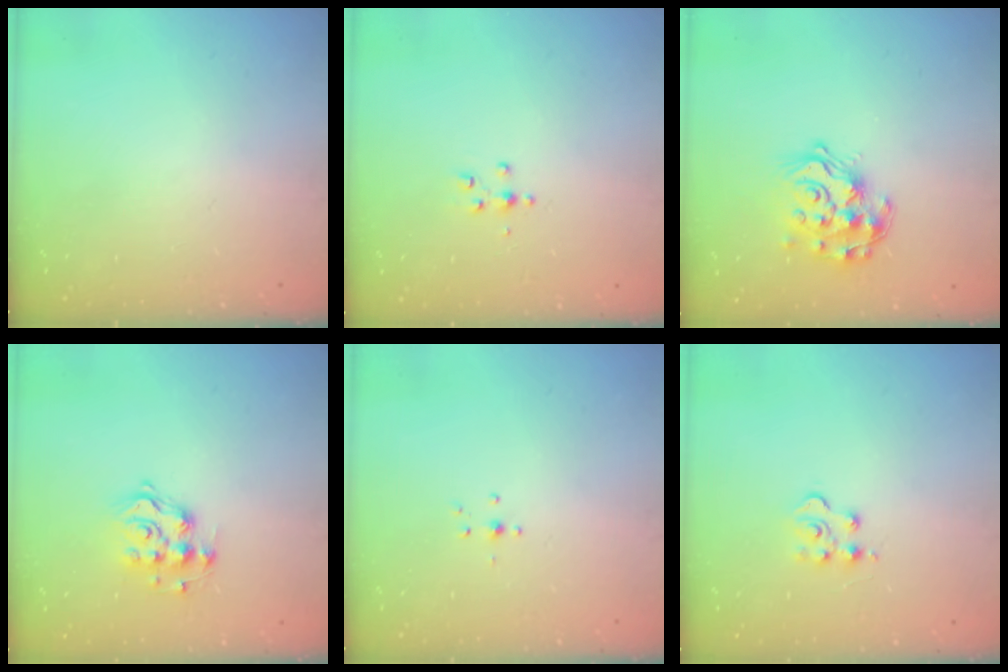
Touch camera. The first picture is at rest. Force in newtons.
{"total": 3.6, "press": 3.6, "slide": 0.4}
{"total": 16.4, "press": 16.4, "slide": 1.0}
{"total": 10.1, "press": 10.1, "slide": 0.6}
{"total": 3.7, "press": 3.6, "slide": 0.8}
{"total": 4.0, "press": 3.9, "slide": 0.6}